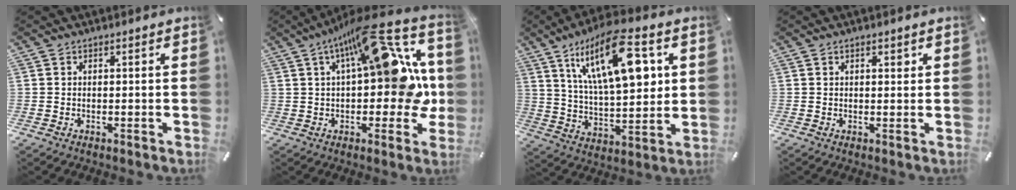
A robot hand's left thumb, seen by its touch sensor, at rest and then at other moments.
{"total": 18.5, "force": [6.7, 7.2, 15.7], "torque": [-0.221, -0.056, 0.110]}
{"total": 21.0, "force": [9.4, 8.6, 16.7], "torque": [-0.282, -0.029, 0.146]}
{"total": 1.2, "force": [0.6, 0.5, 0.9], "torque": [-0.018, 0.002, 0.010]}